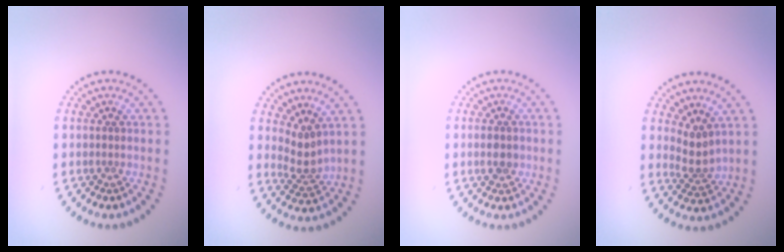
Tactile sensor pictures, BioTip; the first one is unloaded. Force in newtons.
{"total": 2.4, "press": 1.6, "slide": 1.8}
{"total": 2.1, "press": 2.1, "slide": 0.1}
{"total": 2.2, "press": 1.4, "slide": 1.7}